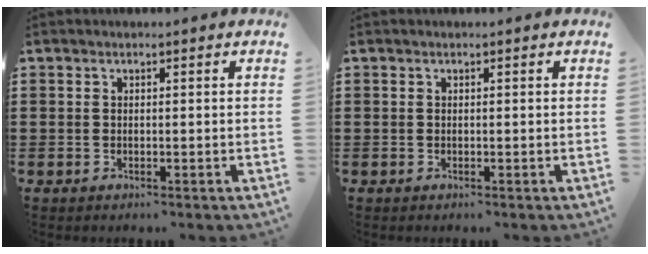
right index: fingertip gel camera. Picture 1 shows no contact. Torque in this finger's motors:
{"motor_torque": [-0.02, 0.02, 0.00, -0.01]}